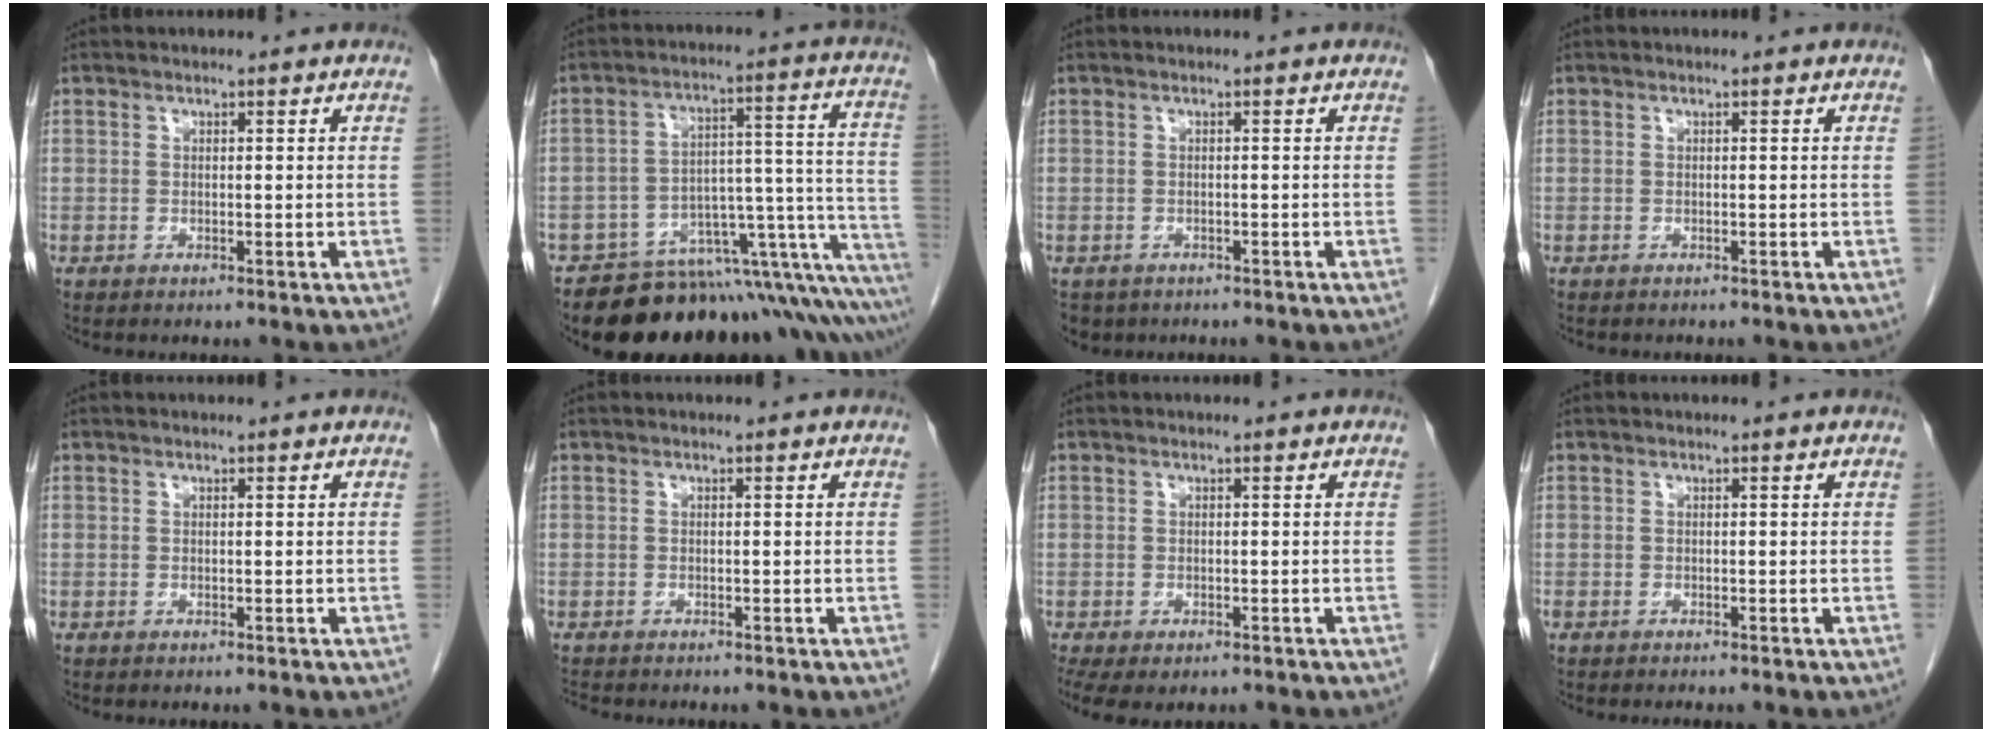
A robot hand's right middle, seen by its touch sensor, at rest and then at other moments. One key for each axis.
{"total": 22.0, "fx": -19.0, "fy": 4.7, "fz": 10.0, "tx": -0.038, "ty": 0.060, "tz": -0.246}
{"total": 3.3, "fx": -2.4, "fy": 2.1, "fz": 0.6, "tx": -0.014, "ty": -0.002, "tz": -0.035}
{"total": 0.9, "fx": -0.8, "fy": 0.2, "fz": 0.3, "tx": -0.016, "ty": -0.004, "tz": -0.012}
{"total": 0.0}
{"total": 1.4, "fx": -1.4, "fy": 0.0, "fz": 0.3, "tx": -0.014, "ty": -0.007, "tz": -0.023}
{"total": 7.1, "fx": -4.4, "fy": 3.9, "fz": 3.9, "tx": -0.091, "ty": -0.013, "tz": -0.063}
{"total": 1.7, "fx": -1.5, "fy": 0.3, "fz": 0.7, "tx": -0.016, "ty": -0.004, "tz": -0.019}